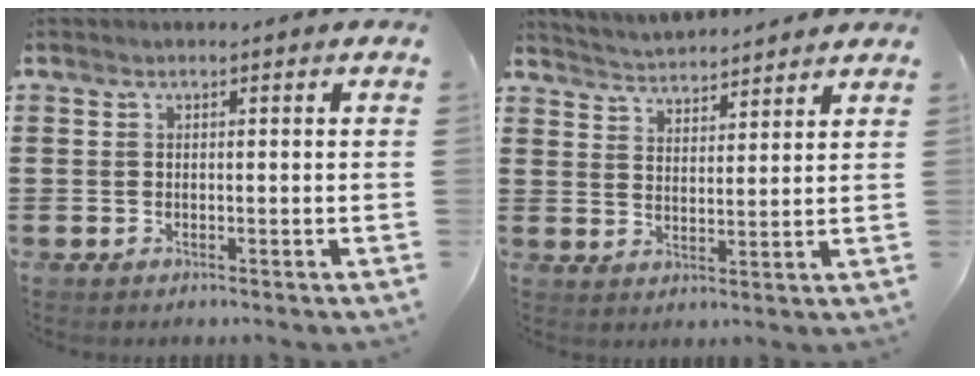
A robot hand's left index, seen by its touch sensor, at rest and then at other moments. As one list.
[{"total": 3.6, "force": [3.6, -0.1, -0.3], "torque": [-0.010, -0.020, 0.062]}]